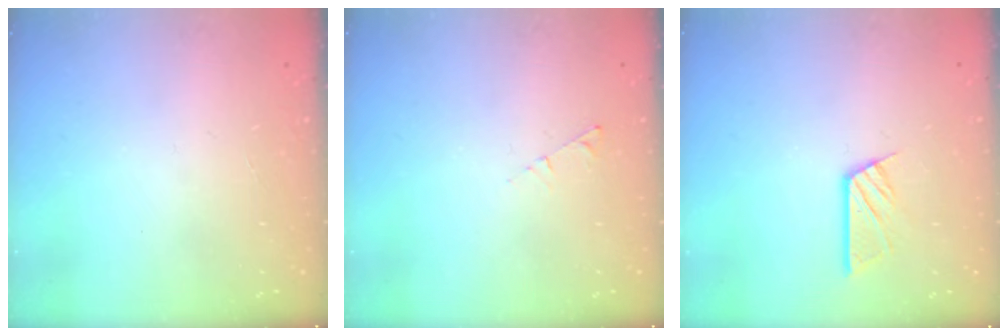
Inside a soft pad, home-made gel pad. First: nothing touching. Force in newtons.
{"total": 2.9, "press": 2.9, "slide": 0.4}
{"total": 6.3, "press": 6.3, "slide": 0.1}